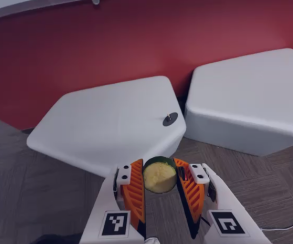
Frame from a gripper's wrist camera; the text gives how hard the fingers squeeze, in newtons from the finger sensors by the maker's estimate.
{"total": 12.5, "left": 13.2, "right": 11.7}